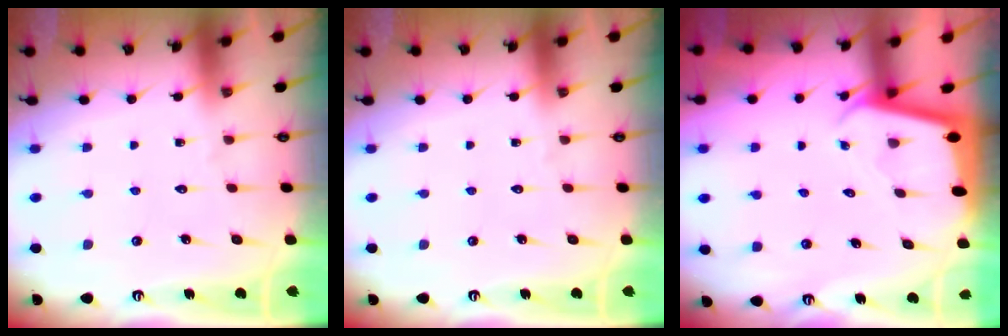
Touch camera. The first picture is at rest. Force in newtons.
{"total": 0.0}
{"total": 1.7, "press": 1.7, "slide": 0.1}